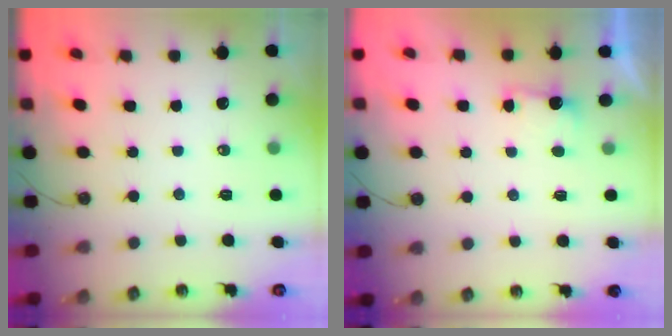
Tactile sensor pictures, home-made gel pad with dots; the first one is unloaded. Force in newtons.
{"total": 1.6, "press": 1.4, "slide": 0.8}